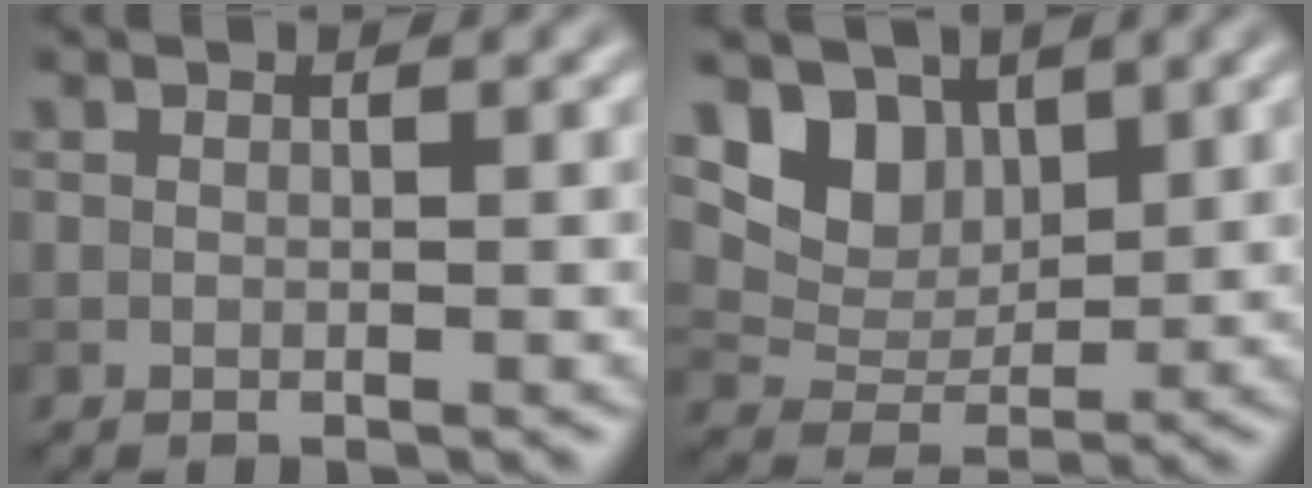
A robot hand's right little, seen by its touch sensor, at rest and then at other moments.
{"total": 5.5, "force": [3.0, 3.8, 2.6], "torque": [-0.058, -0.015, 0.057]}